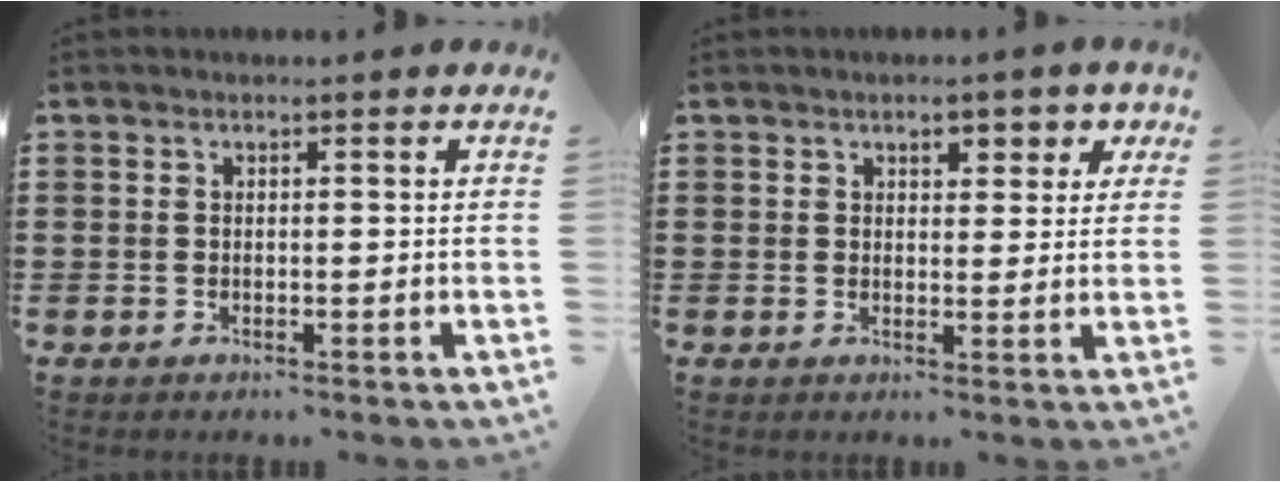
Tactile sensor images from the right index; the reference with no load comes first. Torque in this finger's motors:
{"motor_torque": [0.20, -0.13, 0.03, 0.04]}